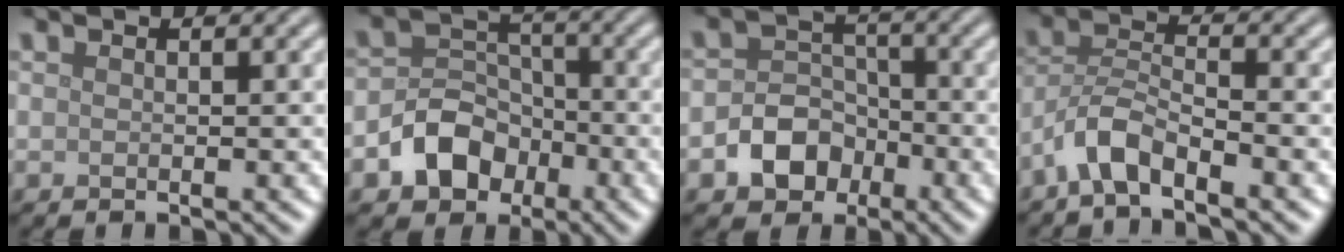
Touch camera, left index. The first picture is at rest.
{"total": 5.1, "force": [-2.4, 3.9, 2.2], "torque": [-0.030, 0.001, -0.048]}
{"total": 4.5, "force": [-2.0, 3.5, 2.0], "torque": [-0.018, 0.002, -0.040]}
{"total": 3.7, "force": [-2.8, 1.0, 2.3], "torque": [-0.045, 0.010, -0.064]}